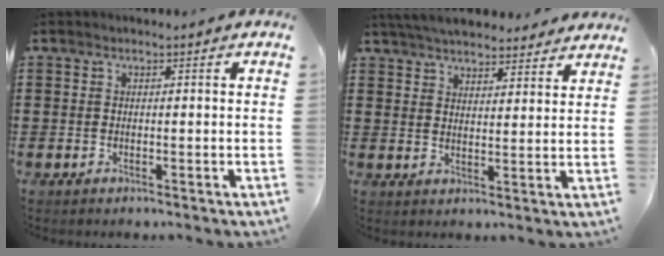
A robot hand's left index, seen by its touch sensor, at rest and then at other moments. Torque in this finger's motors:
{"motor_torque": [1.39, -0.75, 1.05, 0.21]}